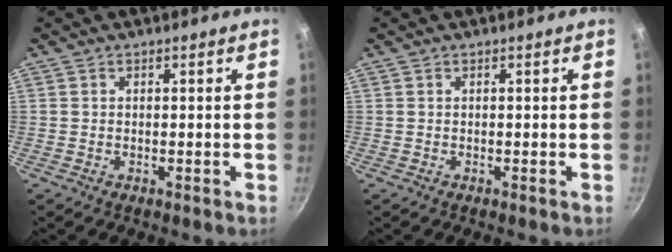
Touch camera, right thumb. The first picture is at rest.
{"total": 0.0}